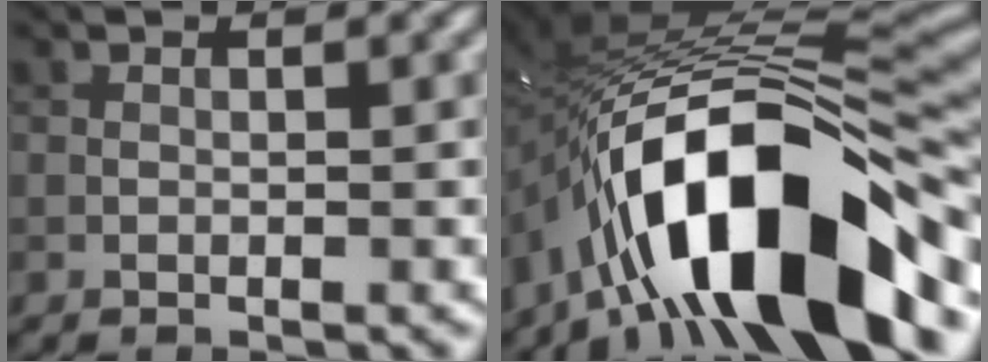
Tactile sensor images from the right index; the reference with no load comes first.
{"total": 15.6, "force": [-7.5, 5.9, 12.3], "torque": [-0.193, 0.019, -0.129]}